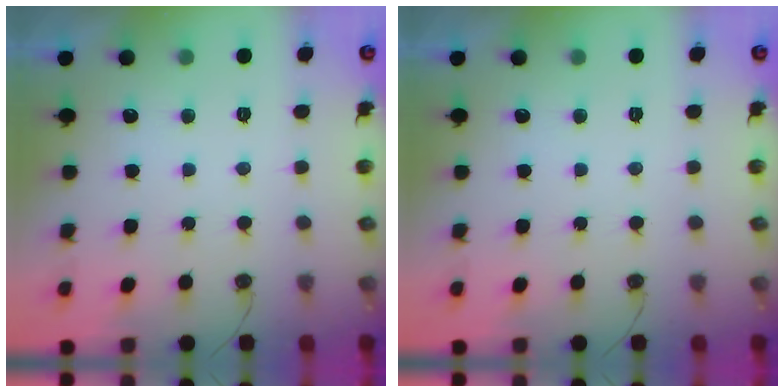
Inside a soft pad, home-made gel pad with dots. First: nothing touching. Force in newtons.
{"total": 0.0}